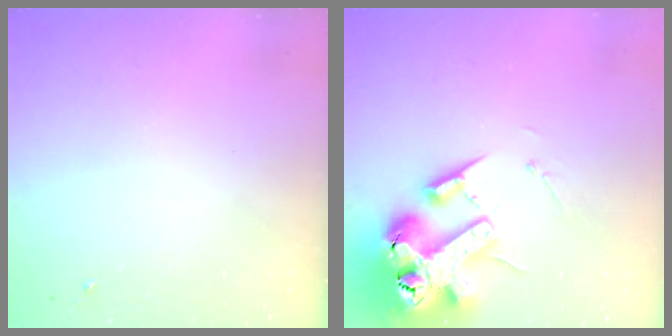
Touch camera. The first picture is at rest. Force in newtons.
{"total": 18.8, "press": 18.6, "slide": 2.9}